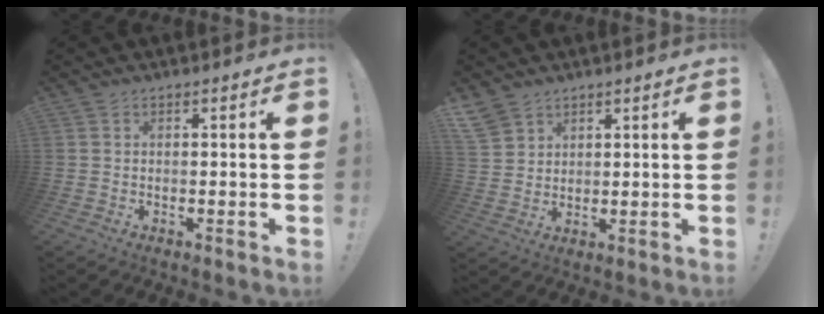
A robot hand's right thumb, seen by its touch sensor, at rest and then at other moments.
{"total": 6.3, "force": [4.5, 4.0, 1.7], "torque": [-0.036, -0.023, 0.092]}